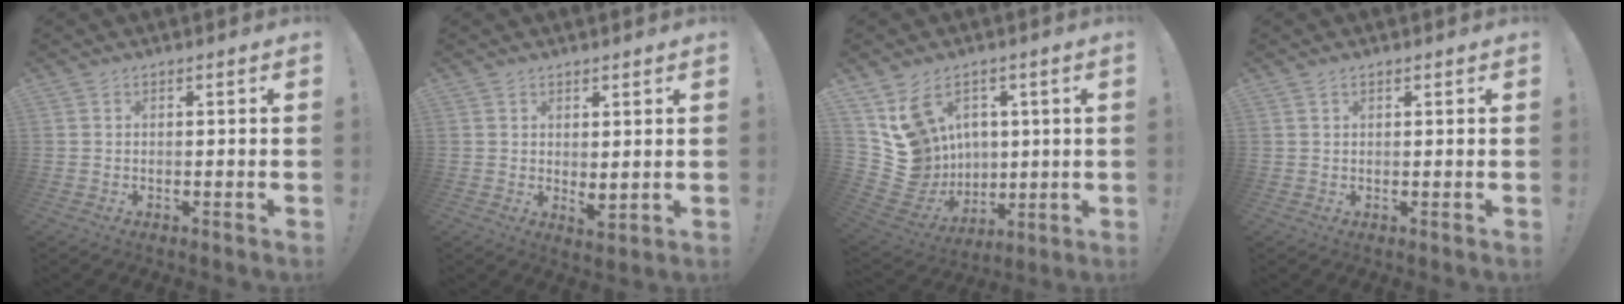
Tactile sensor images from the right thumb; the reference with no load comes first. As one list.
[{"total": 3.3, "force": [1.3, 1.4, 2.6], "torque": [-0.038, -0.012, 0.027]}, {"total": 15.1, "force": [5.0, 12.9, 6.1], "torque": [-0.140, -0.034, 0.114]}, {"total": 0.9, "force": [0.7, 0.5, 0.5], "torque": [-0.004, -0.002, 0.012]}]